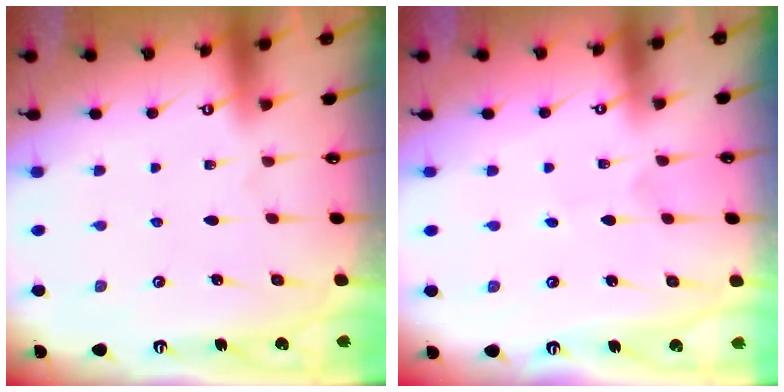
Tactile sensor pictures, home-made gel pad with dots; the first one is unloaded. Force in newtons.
{"total": 1.2, "press": 1.2, "slide": 0.1}